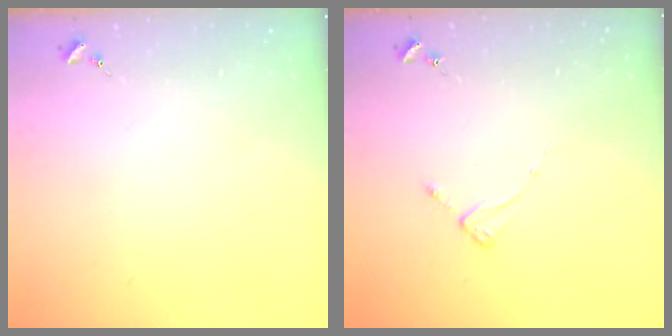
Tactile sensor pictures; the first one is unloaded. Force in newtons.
{"total": 2.3, "press": 2.3, "slide": 0.3}